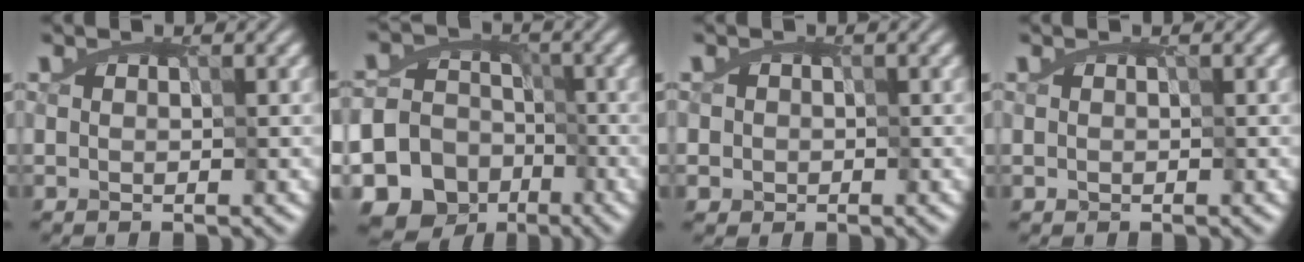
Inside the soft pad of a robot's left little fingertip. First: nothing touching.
{"total": 19.5, "force": [-9.4, 16.7, 3.5], "torque": [-0.104, -0.032, -0.193]}
{"total": 0.8, "force": [-0.1, 0.8, -0.1], "torque": [-0.012, -0.007, 0.012]}
{"total": 0.0}